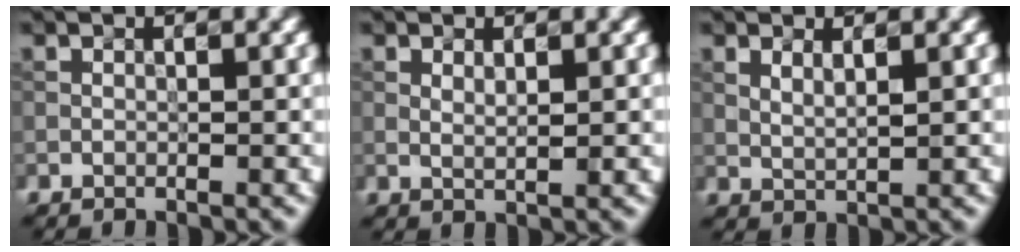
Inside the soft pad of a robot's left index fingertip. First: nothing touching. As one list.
[{"total": 0.7, "force": [0.5, 0.0, 0.5], "torque": [-0.014, 0.004, 0.014]}, {"total": 1.0, "force": [0.9, 0.2, 0.4], "torque": [-0.013, 0.002, 0.022]}]